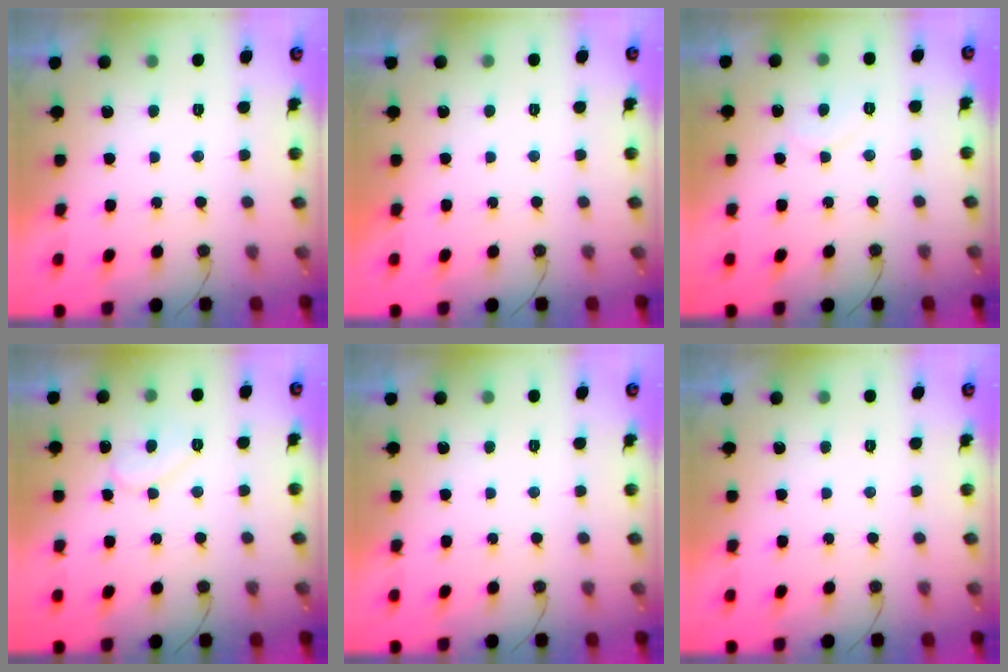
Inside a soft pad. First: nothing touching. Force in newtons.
{"total": 1.8, "press": 1.8, "slide": 0.0}
{"total": 4.8, "press": 4.8, "slide": 0.5}
{"total": 7.2, "press": 7.1, "slide": 0.5}
{"total": 0.0}
{"total": 0.0}